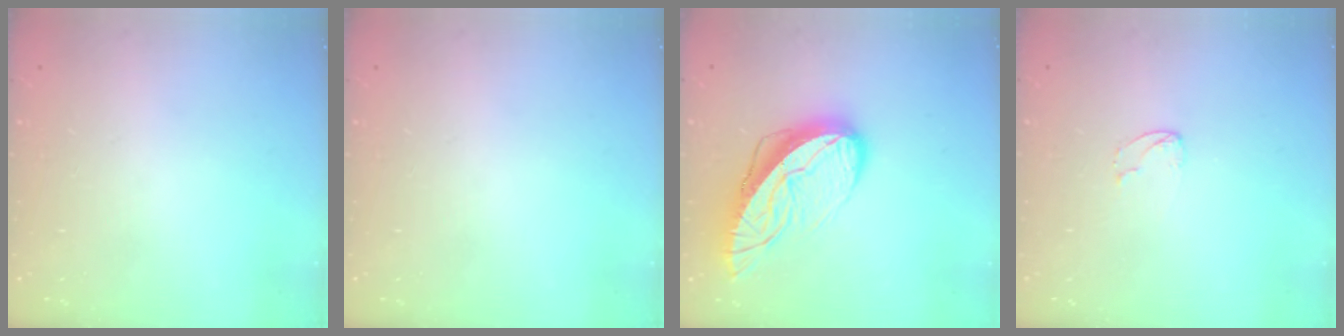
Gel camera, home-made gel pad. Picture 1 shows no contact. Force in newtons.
{"total": 0.0}
{"total": 11.6, "press": 11.5, "slide": 1.4}
{"total": 2.8, "press": 2.8, "slide": 0.2}